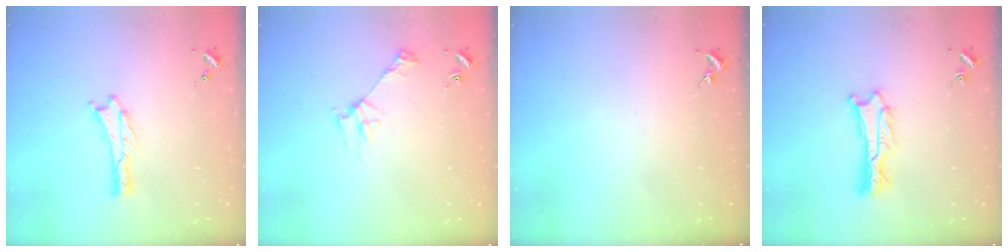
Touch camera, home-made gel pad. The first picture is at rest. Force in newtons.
{"total": 2.8, "press": 2.8, "slide": 0.3}
{"total": 0.0}
{"total": 1.8, "press": 1.8, "slide": 0.2}